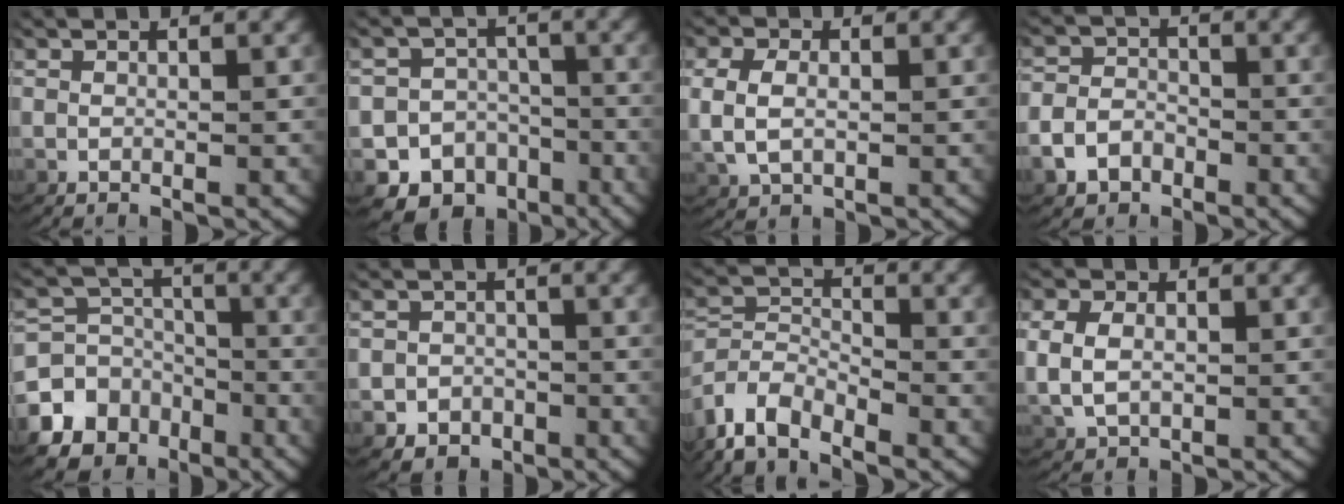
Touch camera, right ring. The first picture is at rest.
{"total": 15.1, "force": [-7.7, 12.9, 1.9], "torque": [-0.041, -0.050, -0.142]}
{"total": 3.5, "force": [0.5, 2.7, 2.2], "torque": [-0.064, -0.004, 0.017]}
{"total": 4.0, "force": [-2.1, 3.3, 0.8], "torque": [-0.017, -0.005, -0.037]}
{"total": 11.8, "force": [-5.4, 10.0, 3.5], "torque": [-0.048, -0.033, -0.096]}
{"total": 4.5, "force": [-2.4, 3.8, 0.7], "torque": [0.004, -0.017, -0.038]}
{"total": 6.4, "force": [-3.7, 4.7, 2.4], "torque": [-0.070, -0.030, -0.058]}
{"total": 4.0, "force": [0.6, 3.3, 2.2], "torque": [-0.061, -0.004, 0.019]}